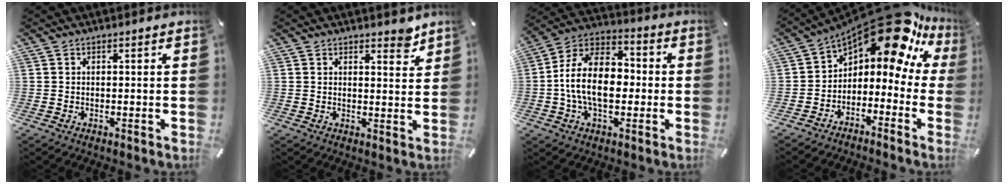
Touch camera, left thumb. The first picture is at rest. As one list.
[{"total": 4.0, "force": [3.3, 1.8, 1.4], "torque": [-0.001, -0.022, 0.054]}, {"total": 15.1, "force": [-2.5, 9.8, 11.2], "torque": [-0.234, 0.018, -0.050]}, {"total": 16.6, "force": [11.1, 6.7, 10.3], "torque": [-0.155, -0.084, 0.185]}]